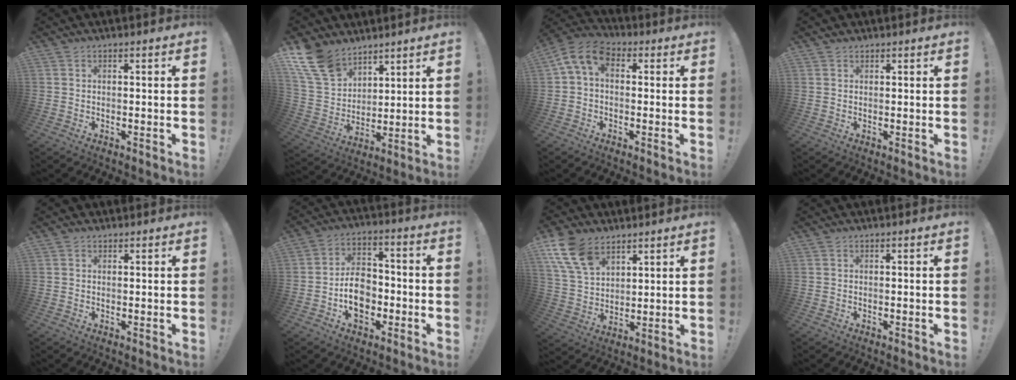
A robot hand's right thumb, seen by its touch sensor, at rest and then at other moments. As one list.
[{"total": 15.0, "force": [10.3, 8.9, 6.2], "torque": [-0.130, -0.061, 0.204]}, {"total": 8.4, "force": [1.8, 5.1, 6.5], "torque": [-0.131, 0.001, 0.039]}, {"total": 0.9, "force": [0.8, 0.4, 0.1], "torque": [-0.002, -0.001, 0.015]}, {"total": 0.9, "force": [0.7, 0.6, 0.1], "torque": [-0.003, 0.001, 0.012]}, {"total": 11.2, "force": [-3.1, 8.1, 7.2], "torque": [-0.120, 0.014, -0.055]}, {"total": 13.2, "force": [7.8, 8.1, 7.0], "torque": [-0.140, -0.031, 0.154]}, {"total": 0.0}]